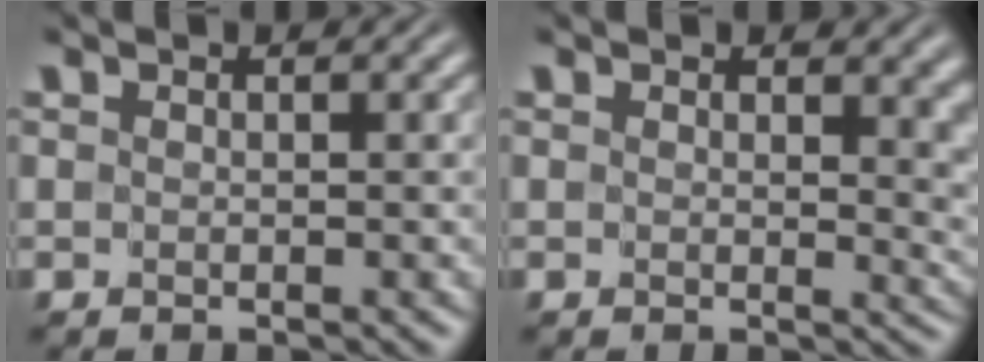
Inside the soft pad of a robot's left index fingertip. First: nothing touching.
{"total": 4.6, "force": [1.0, 2.9, 3.4], "torque": [-0.024, -0.011, 0.020]}